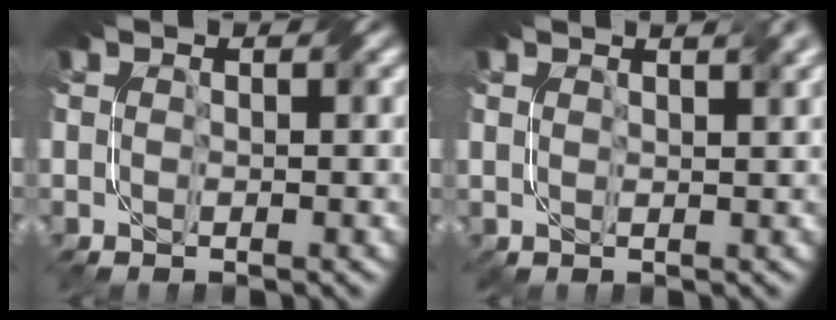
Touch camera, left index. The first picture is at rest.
{"total": 2.7, "force": [2.2, 0.9, 1.3], "torque": [-0.001, 0.010, 0.018]}